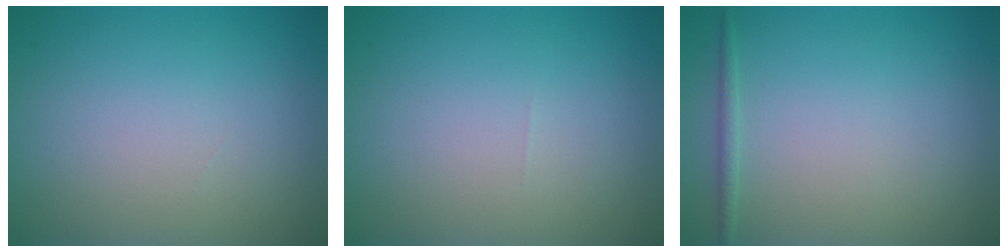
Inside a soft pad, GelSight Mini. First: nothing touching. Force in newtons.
{"total": 0.0}
{"total": 0.8, "press": 0.8, "slide": 0.1}